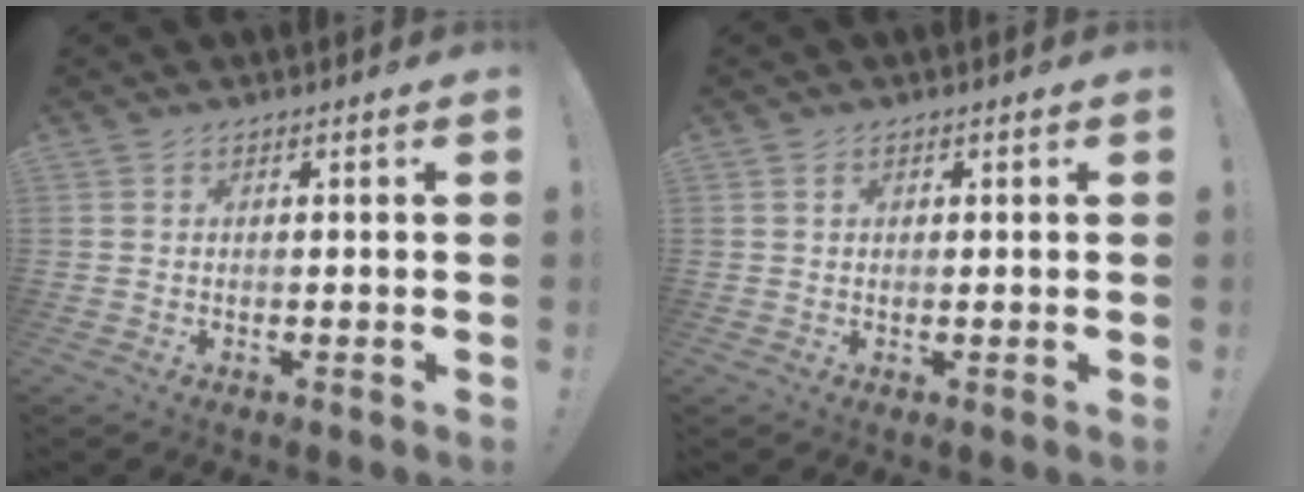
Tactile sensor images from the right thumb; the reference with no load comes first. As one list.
[{"total": 0.8, "force": [0.4, 0.4, 0.5], "torque": [-0.012, 0.002, 0.009]}]